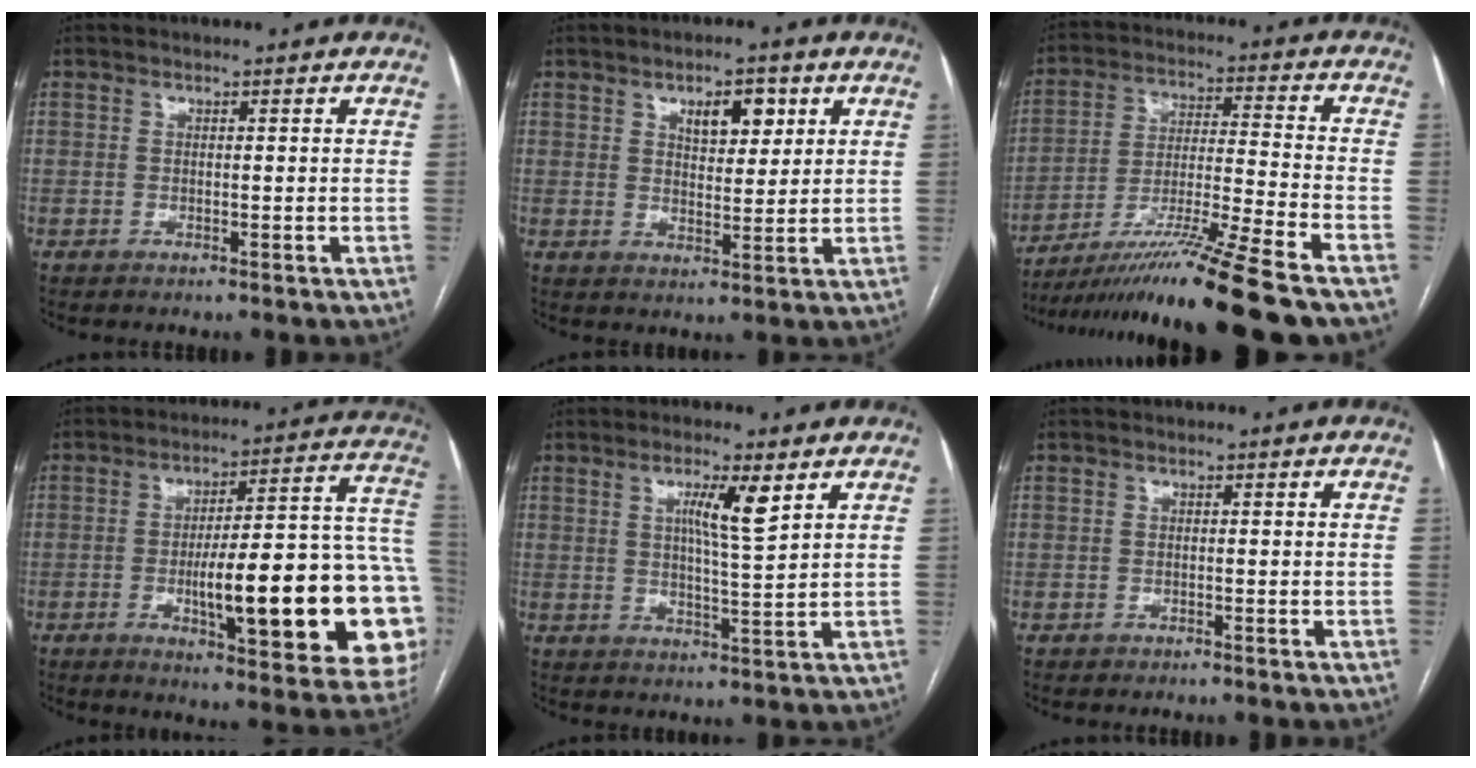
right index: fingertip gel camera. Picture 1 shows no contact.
{"total": 5.8, "force": [2.8, 2.7, 4.3], "torque": [-0.068, 0.004, 0.046]}
{"total": 17.5, "force": [-13.9, -2.2, 10.4], "torque": [-0.181, -0.029, -0.239]}
{"total": 26.7, "force": [-5.3, 4.8, 25.8], "torque": [-0.267, 0.012, -0.068]}
{"total": 6.0, "force": [2.7, 0.2, 5.4], "torque": [-0.093, -0.003, 0.044]}
{"total": 0.7, "force": [-0.5, 0.4, -0.1], "torque": [-0.003, 0.004, -0.010]}